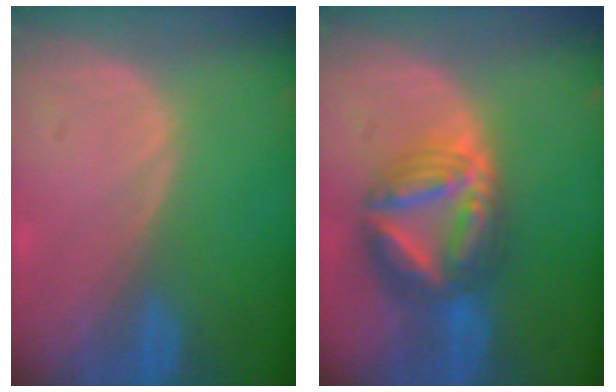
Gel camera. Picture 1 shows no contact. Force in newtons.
{"total": 9.0, "press": 8.9, "slide": 0.8}